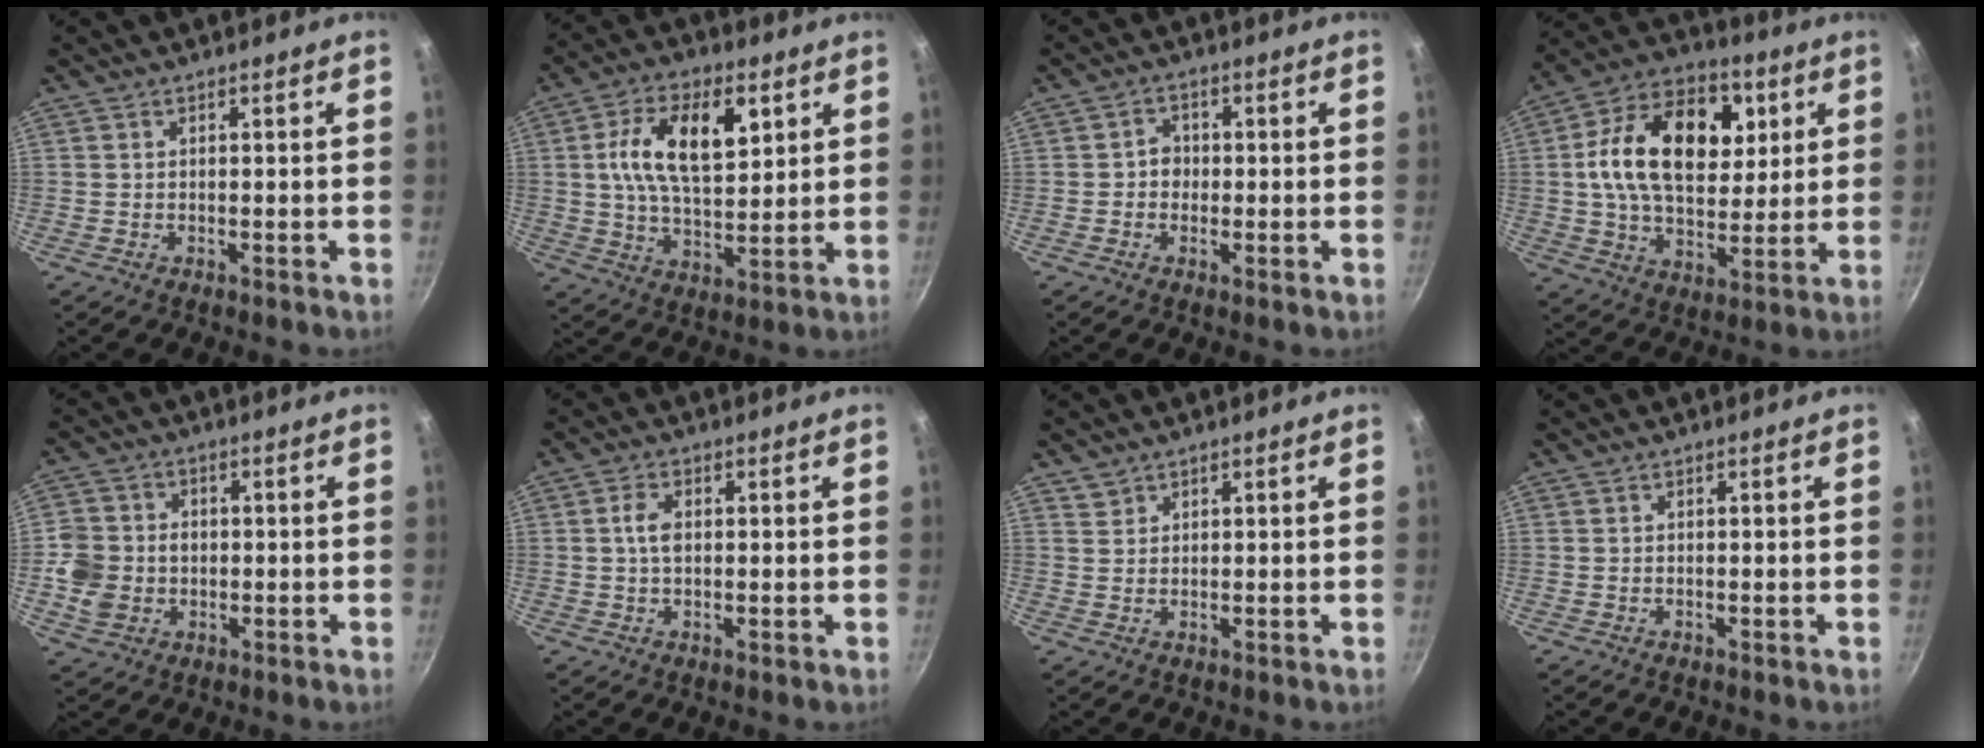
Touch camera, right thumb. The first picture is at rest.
{"total": 15.4, "force": [4.6, 7.9, 12.4], "torque": [-0.202, -0.007, 0.084]}
{"total": 3.0, "force": [-0.2, 2.6, 1.5], "torque": [-0.002, 0.008, -0.012]}
{"total": 21.6, "force": [4.7, 13.8, 15.9], "torque": [-0.246, 0.005, 0.077]}
{"total": 8.4, "force": [-1.0, 7.4, 3.9], "torque": [-0.057, 0.010, -0.019]}
{"total": 3.5, "force": [0.5, 2.0, 2.8], "torque": [-0.056, 0.001, 0.006]}
{"total": 1.6, "force": [1.3, 1.0, -0.1], "torque": [0.017, -0.006, 0.018]}
{"total": 0.0}